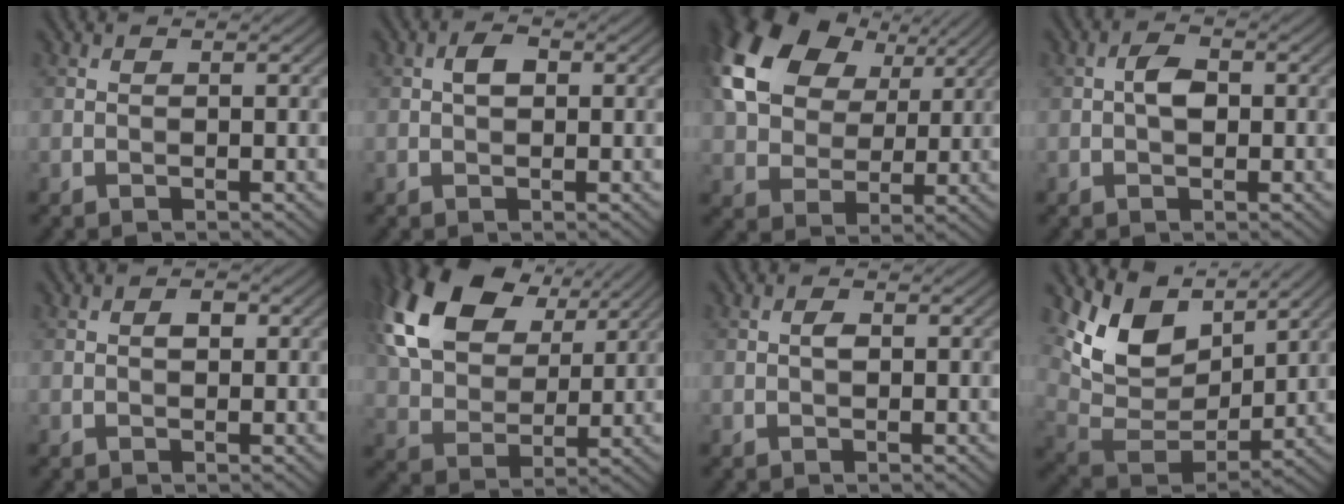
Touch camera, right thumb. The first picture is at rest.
{"total": 2.0, "force": [0.3, 1.2, 1.6], "torque": [-0.031, 0.006, 0.001]}
{"total": 15.1, "force": [6.1, 10.1, 9.3], "torque": [-0.220, 0.024, 0.117]}
{"total": 2.6, "force": [-0.1, 1.5, 2.2], "torque": [-0.041, 0.008, -0.005]}
{"total": 1.3, "force": [0.2, 0.8, 1.0], "torque": [-0.017, 0.003, 0.001]}
{"total": 16.2, "force": [7.6, 10.2, 10.1], "torque": [-0.239, 0.025, 0.137]}
{"total": 1.0, "force": [0.0, 0.5, 0.8], "torque": [-0.016, 0.003, -0.001]}
{"total": 10.6, "force": [6.1, 6.1, 6.2], "torque": [-0.150, -0.006, 0.119]}